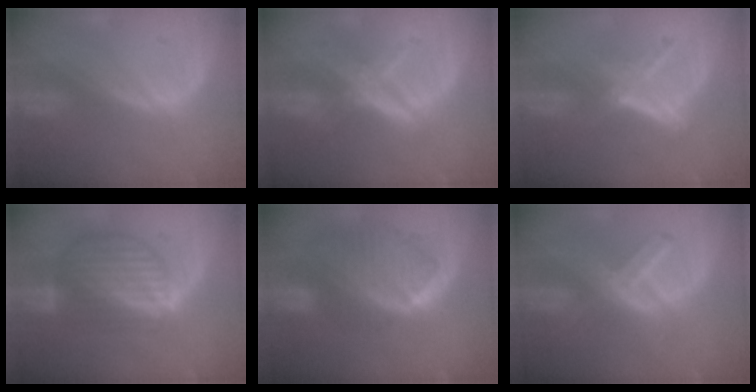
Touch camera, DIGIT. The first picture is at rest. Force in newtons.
{"total": 6.7, "press": 5.9, "slide": 3.2}
{"total": 5.8, "press": 5.1, "slide": 2.8}
{"total": 8.8, "press": 7.8, "slide": 4.2}
{"total": 10.0, "press": 8.6, "slide": 5.1}
{"total": 7.2, "press": 6.3, "slide": 3.5}